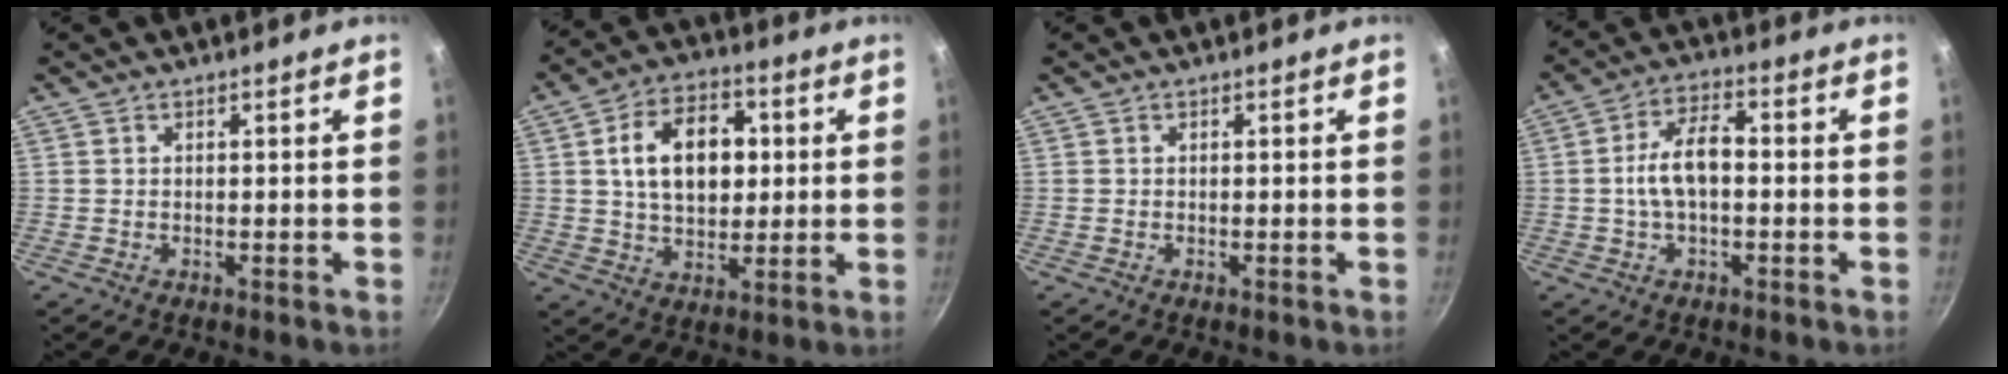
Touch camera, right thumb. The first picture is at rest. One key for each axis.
{"total": 14.3, "fx": 2.5, "fy": 9.6, "fz": 10.3, "tx": -0.136, "ty": 0.008, "tz": 0.036}
{"total": 0.0}
{"total": 8.4, "fx": -0.5, "fy": 4.3, "fz": 7.2, "tx": -0.124, "ty": 0.030, "tz": -0.015}